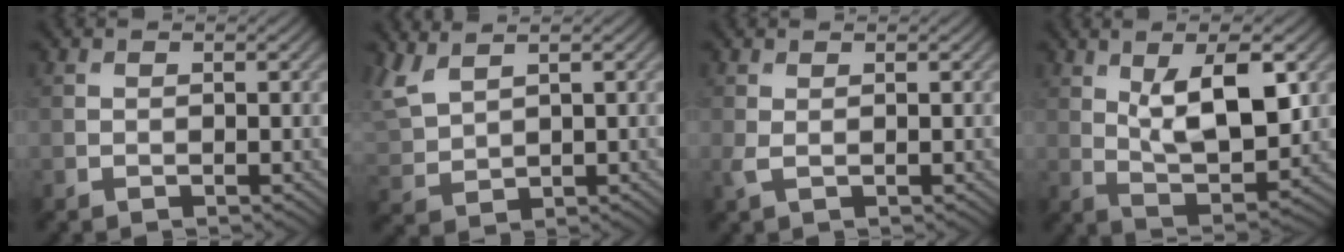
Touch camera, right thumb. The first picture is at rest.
{"total": 4.9, "force": [3.5, 1.9, 2.9], "torque": [-0.089, 0.009, 0.076]}
{"total": 1.1, "force": [0.4, 0.2, 1.0], "torque": [-0.029, 0.004, 0.008]}
{"total": 10.1, "force": [2.9, 4.0, 8.8], "torque": [-0.157, -0.003, 0.051]}